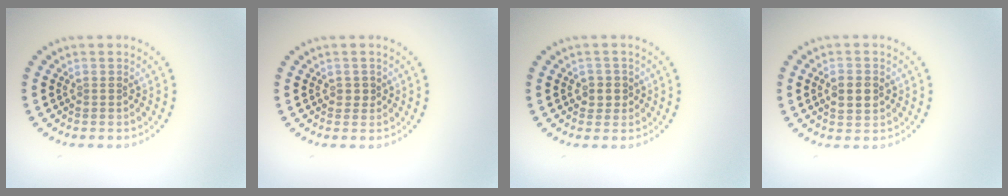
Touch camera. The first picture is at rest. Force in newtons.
{"total": 0.8, "press": 0.8, "slide": 0.3}
{"total": 1.6, "press": 1.5, "slide": 0.6}
{"total": 2.8, "press": 2.8, "slide": 0.1}